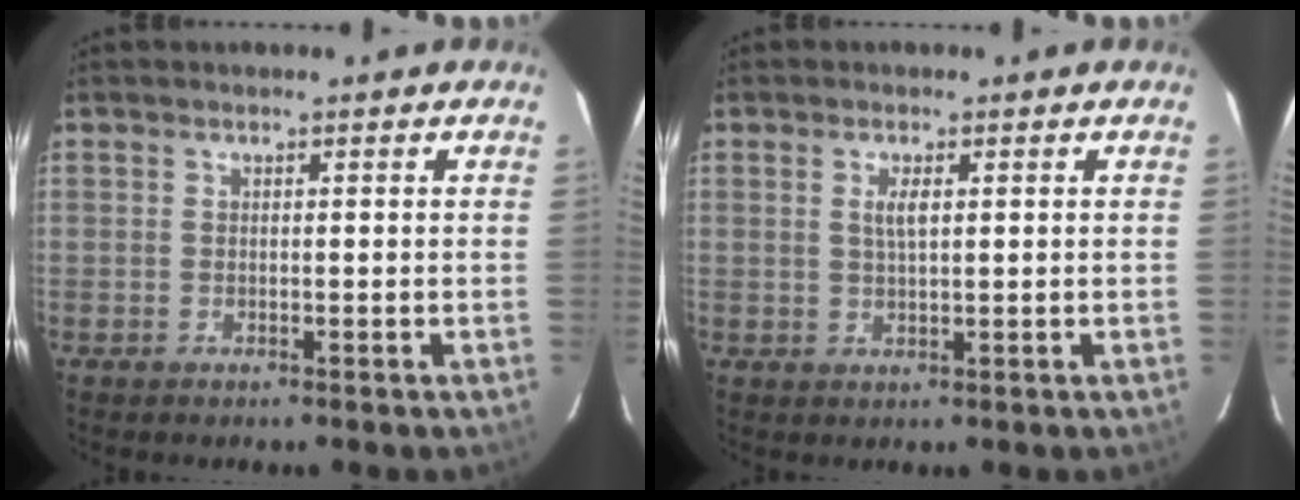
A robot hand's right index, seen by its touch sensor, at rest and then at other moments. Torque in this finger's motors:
{"motor_torque": [0.09, -0.02, 0.06, 0.04]}